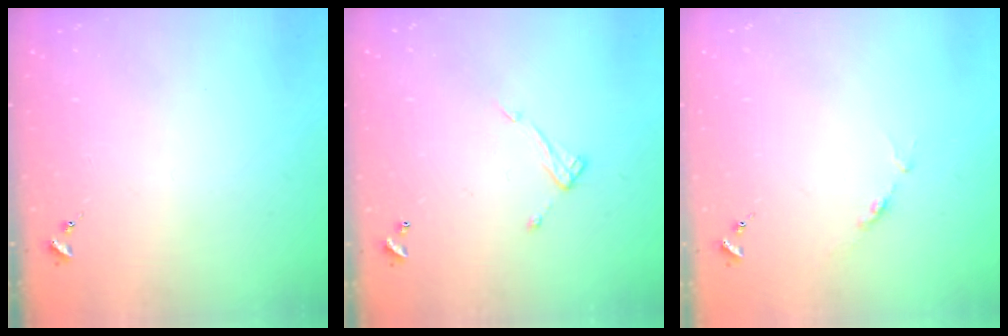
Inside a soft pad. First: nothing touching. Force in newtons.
{"total": 8.2, "press": 8.1, "slide": 0.4}
{"total": 4.7, "press": 4.7, "slide": 0.5}